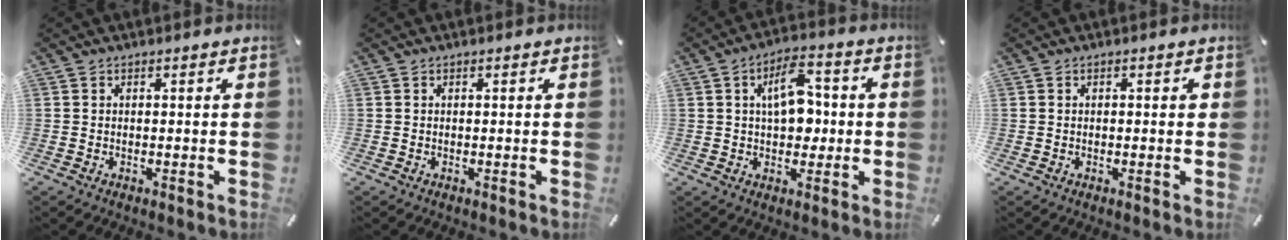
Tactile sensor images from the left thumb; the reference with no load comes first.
{"total": 0.0}
{"total": 10.3, "force": [1.4, 6.4, 7.9], "torque": [-0.119, 0.002, 0.020]}
{"total": 1.0, "force": [0.0, 0.5, 0.8], "torque": [-0.016, 0.003, -0.002]}